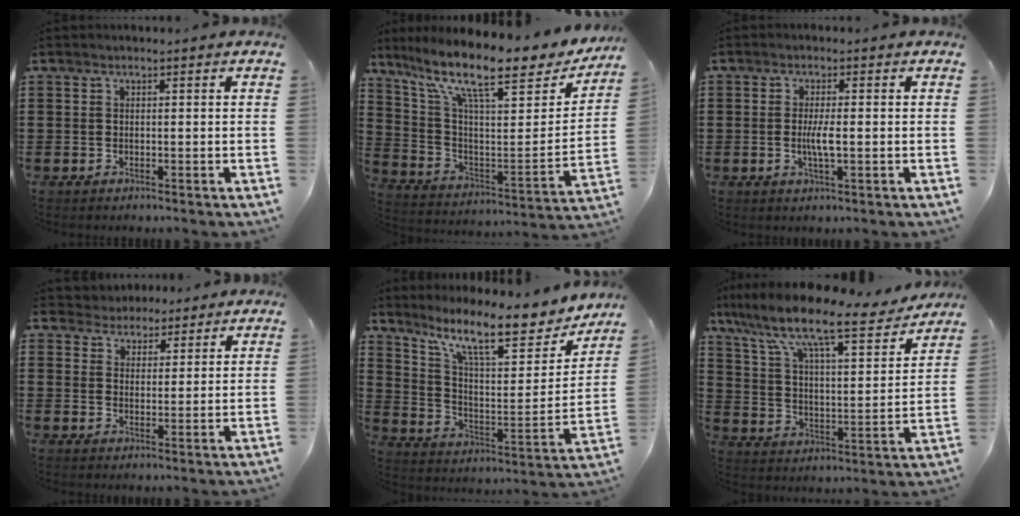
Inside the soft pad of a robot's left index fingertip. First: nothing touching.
{"total": 14.3, "force": [10.1, 3.4, 9.4], "torque": [-0.196, -0.069, 0.164]}
{"total": 3.5, "force": [-0.4, 0.6, 3.4], "torque": [-0.074, -0.007, -0.013]}
{"total": 3.7, "force": [3.3, 1.8, -0.3], "torque": [-0.013, -0.002, 0.060]}
{"total": 13.0, "force": [9.9, 2.6, 8.1], "torque": [-0.160, -0.060, 0.162]}
{"total": 11.5, "force": [9.0, 1.6, 7.0], "torque": [-0.162, -0.058, 0.143]}